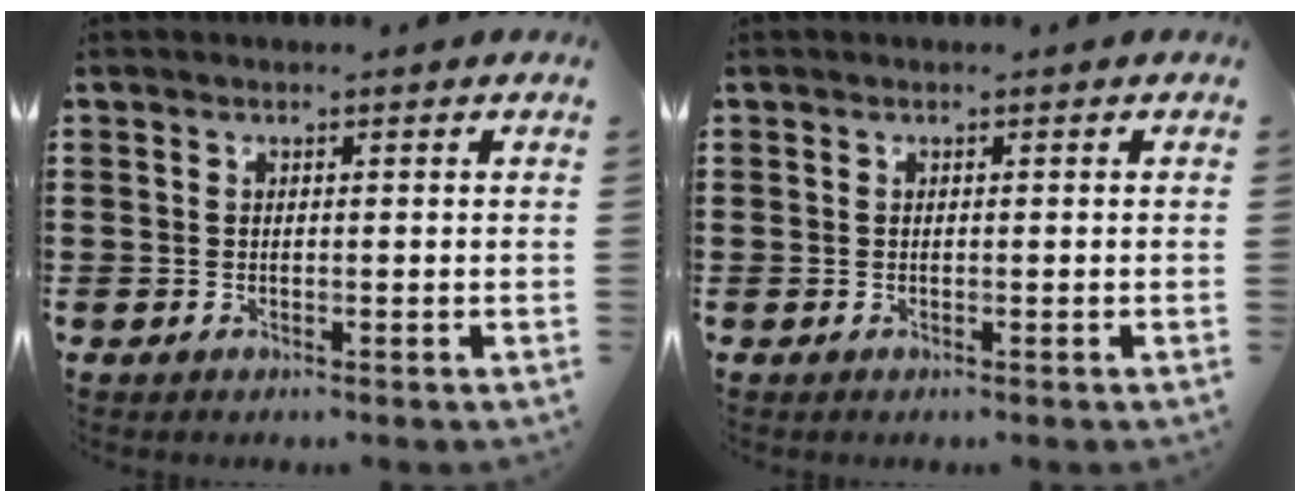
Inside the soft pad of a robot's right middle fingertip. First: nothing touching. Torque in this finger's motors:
{"motor_torque": [0.00, 0.00, 0.00, 0.00]}